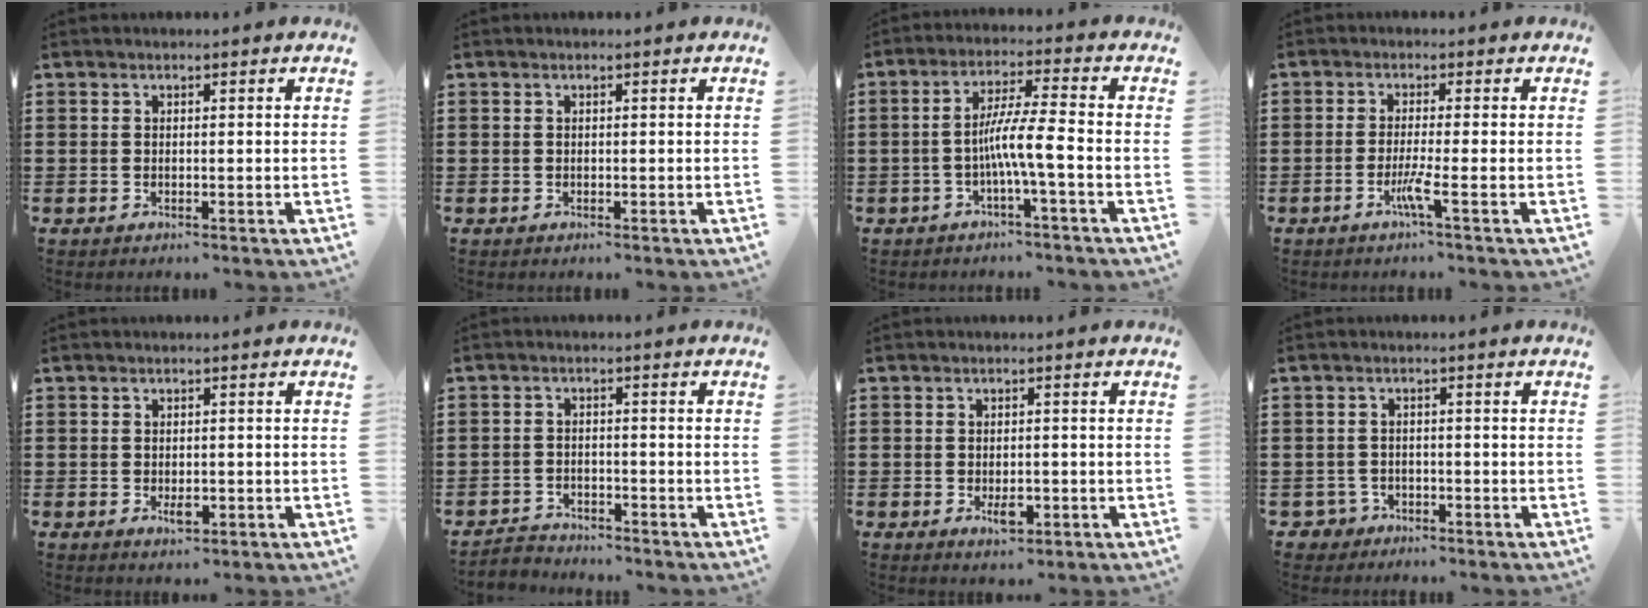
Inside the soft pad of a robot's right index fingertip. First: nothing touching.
{"total": 0.0}
{"total": 7.0, "force": [-2.1, 0.0, 6.7], "torque": [-0.116, 0.002, -0.040]}
{"total": 3.6, "force": [-1.6, -0.5, 3.1], "torque": [-0.060, -0.014, -0.033]}
{"total": 1.8, "force": [-0.4, 0.9, 1.5], "torque": [-0.029, -0.001, -0.007]}
{"total": 2.3, "force": [-2.3, 0.5, -0.2], "torque": [-0.005, 0.000, -0.051]}
{"total": 2.6, "force": [-0.7, 1.3, 2.2], "torque": [-0.040, 0.001, -0.012]}
{"total": 2.0, "force": [-1.6, 1.2, 0.1], "torque": [-0.009, 0.002, -0.036]}